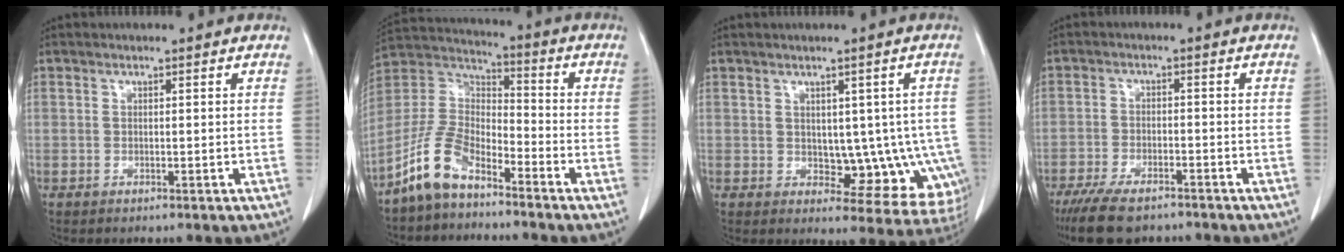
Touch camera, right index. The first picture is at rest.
{"total": 10.1, "force": [-7.3, 4.0, 5.8], "torque": [-0.140, 0.013, -0.153]}
{"total": 10.2, "force": [-1.1, 6.2, 8.0], "torque": [-0.067, 0.014, 0.000]}
{"total": 8.9, "force": [-7.1, 2.8, 4.6], "torque": [-0.079, -0.014, -0.115]}